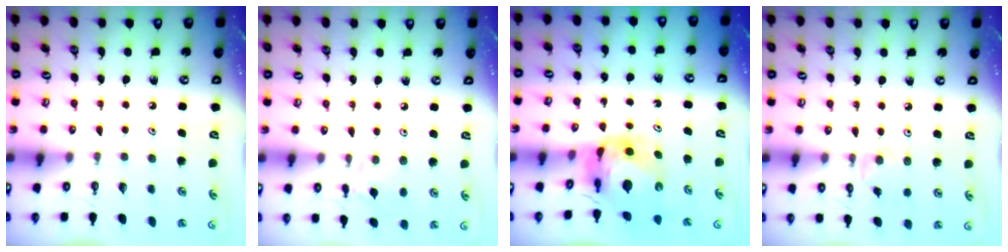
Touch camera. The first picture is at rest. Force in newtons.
{"total": 3.3, "press": 3.3, "slide": 0.4}
{"total": 7.9, "press": 7.9, "slide": 0.7}
{"total": 1.6, "press": 1.5, "slide": 0.4}